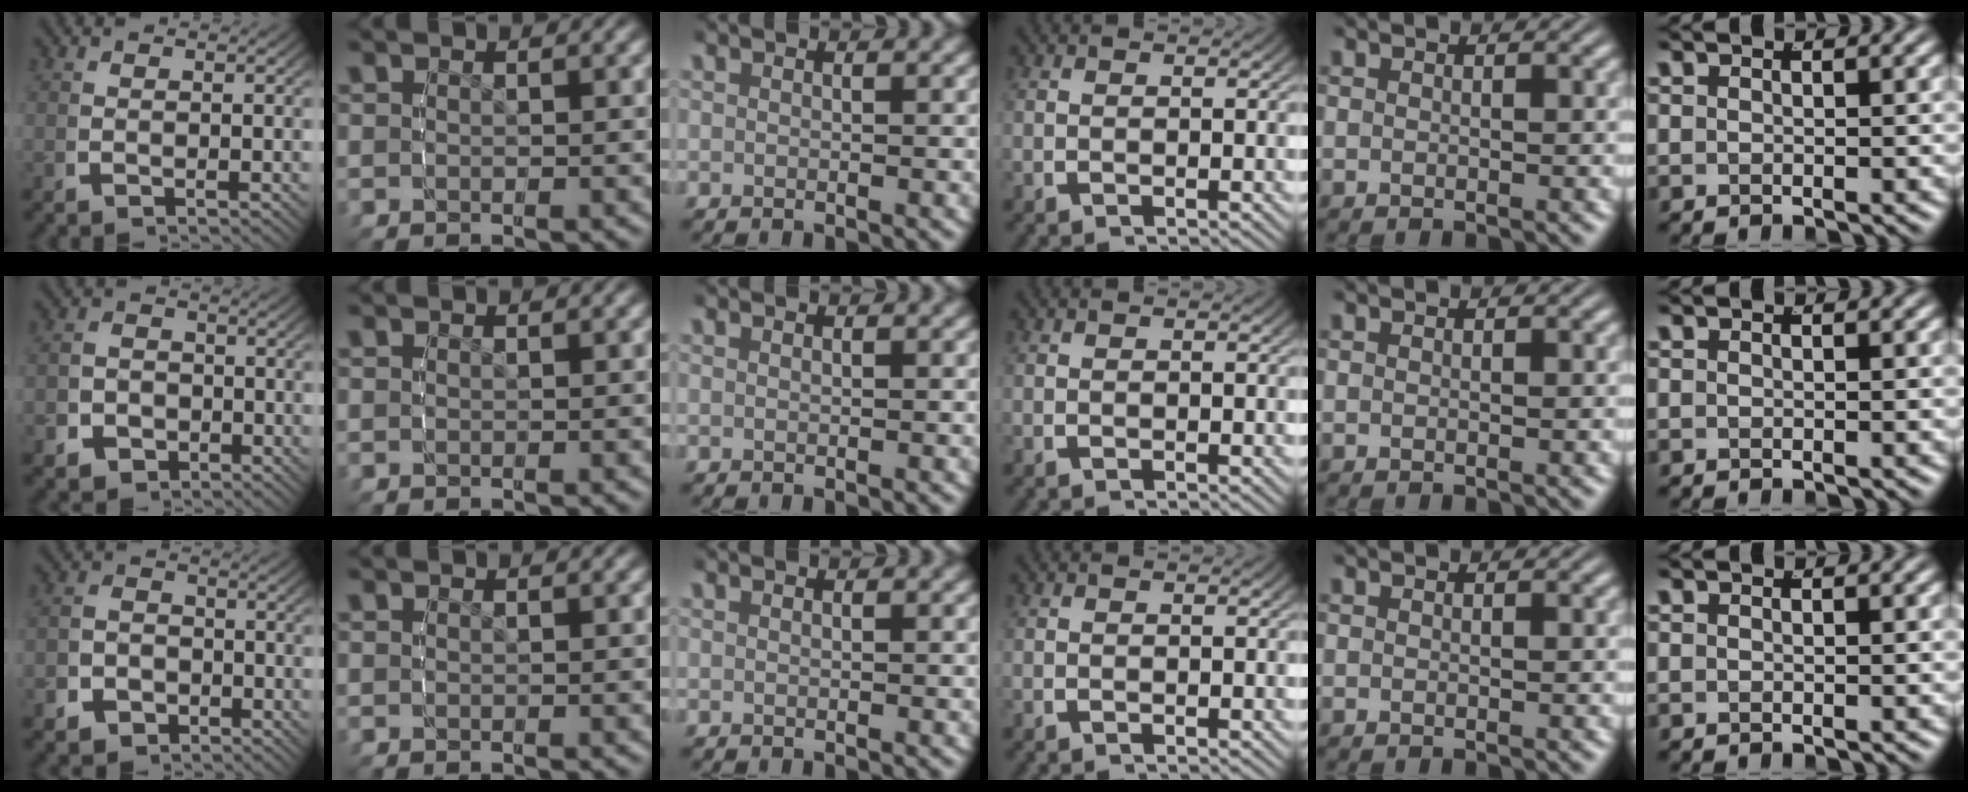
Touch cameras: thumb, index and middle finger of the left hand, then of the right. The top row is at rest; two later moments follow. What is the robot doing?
{"motion": "lift_and_place", "object": "sponge"}